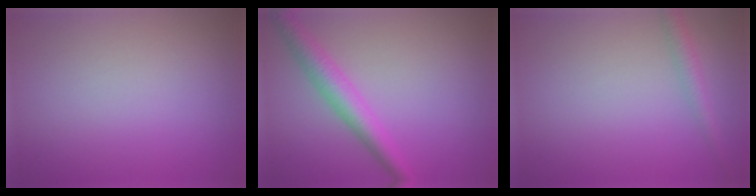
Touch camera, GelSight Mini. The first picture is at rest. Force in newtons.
{"total": 3.8, "press": 3.8, "slide": 0.1}
{"total": 1.8, "press": 1.8, "slide": 0.1}